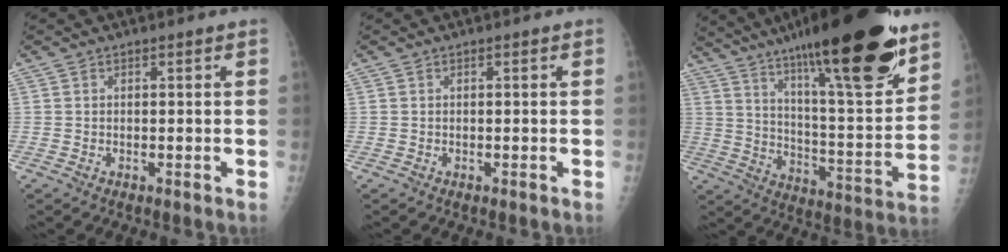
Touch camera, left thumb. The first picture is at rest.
{"total": 0.0}
{"total": 29.4, "force": [19.8, 5.1, 21.1], "torque": [-0.310, -0.070, 0.313]}